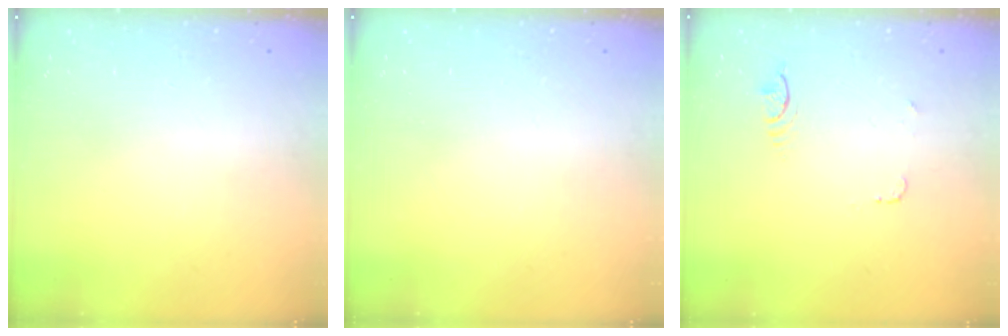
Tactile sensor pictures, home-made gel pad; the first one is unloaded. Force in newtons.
{"total": 0.0}
{"total": 4.4, "press": 4.1, "slide": 1.6}